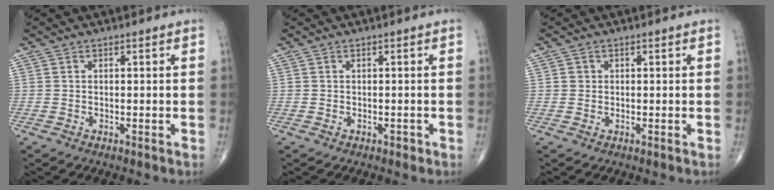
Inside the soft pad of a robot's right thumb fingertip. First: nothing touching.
{"total": 0.6, "force": [-0.3, 0.4, 0.3], "torque": [-0.002, 0.001, -0.005]}
{"total": 1.5, "force": [0.2, 1.4, 0.4], "torque": [-0.001, 0.002, 0.001]}